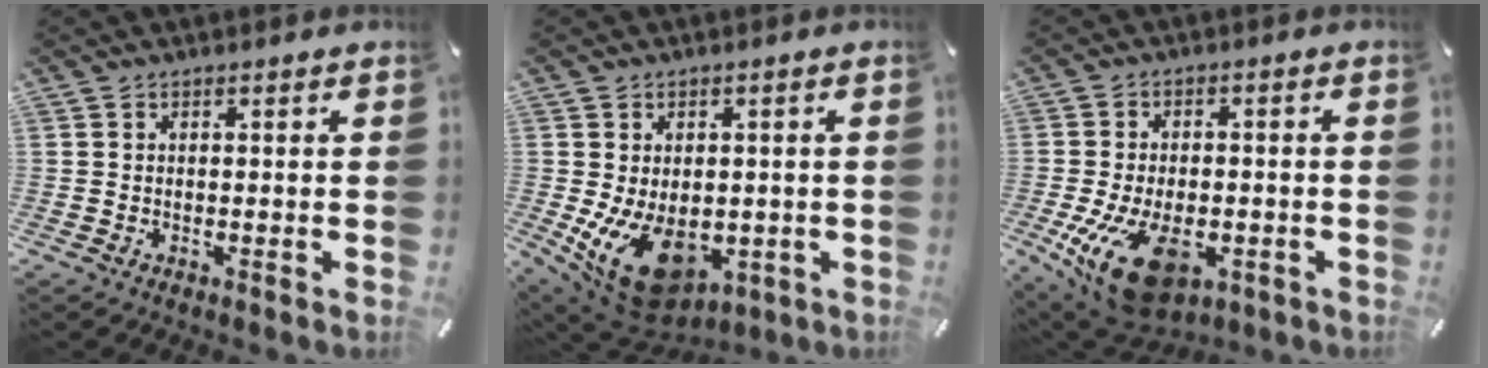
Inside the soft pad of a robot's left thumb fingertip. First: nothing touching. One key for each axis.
{"total": 14.1, "fx": -4.5, "fy": 9.3, "fz": 9.6, "tx": -0.162, "ty": 0.009, "tz": -0.068}
{"total": 14.9, "fx": -5.3, "fy": 8.6, "fz": 11.0, "tx": -0.219, "ty": 0.012, "tz": -0.083}